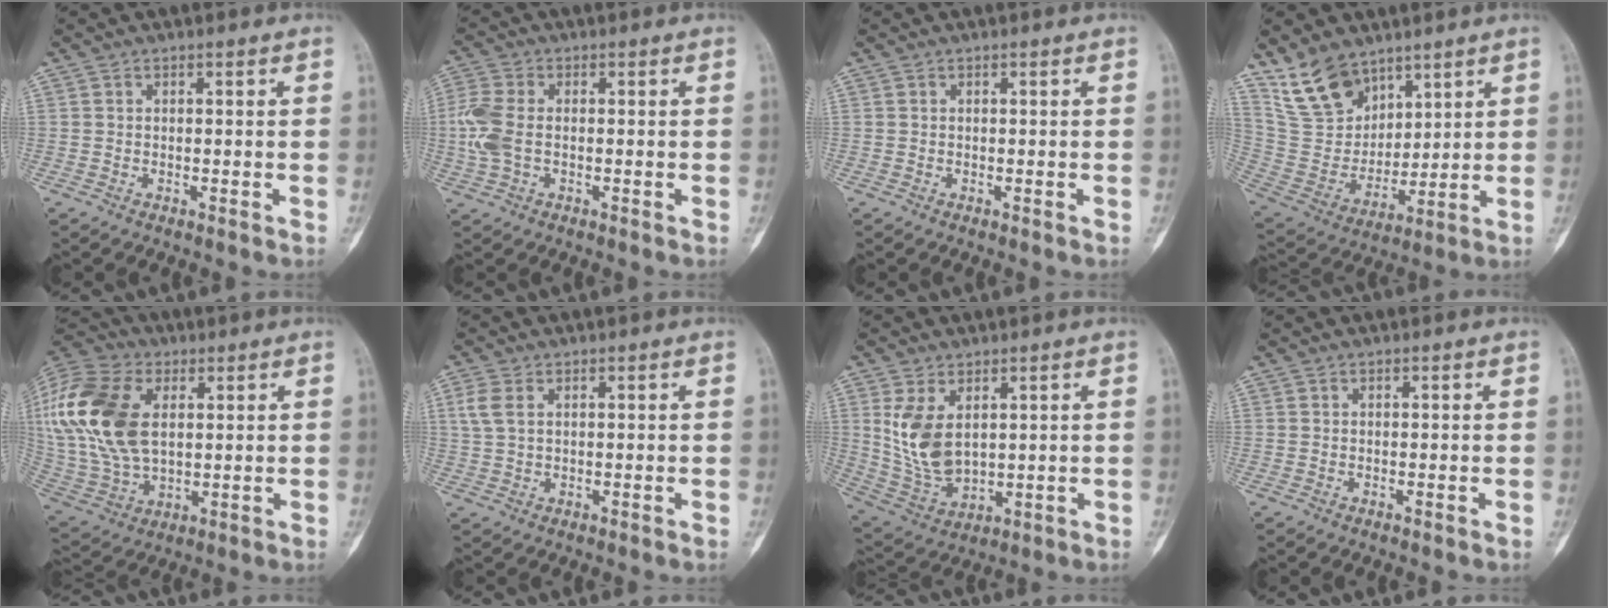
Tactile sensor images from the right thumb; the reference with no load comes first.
{"total": 7.0, "force": [-0.3, 4.3, 5.6], "torque": [-0.152, 0.008, -0.009]}
{"total": 0.0}
{"total": 13.4, "force": [9.5, 7.7, 5.4], "torque": [-0.083, -0.051, 0.203]}
{"total": 25.3, "force": [5.5, 15.8, 19.0], "torque": [-0.434, 0.003, 0.106]}
{"total": 3.8, "force": [1.4, 2.2, 2.8], "torque": [-0.070, 0.005, 0.031]}
{"total": 10.6, "force": [2.8, 6.3, 8.1], "torque": [-0.149, -0.018, 0.075]}
{"total": 0.0}